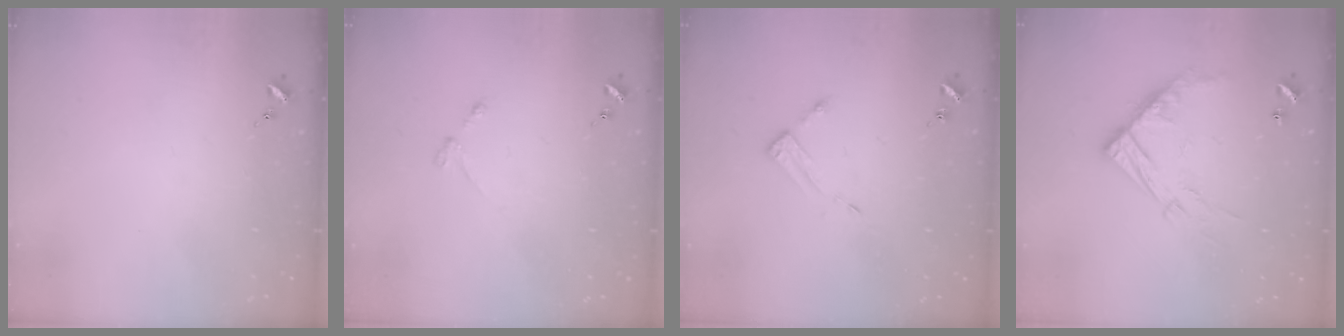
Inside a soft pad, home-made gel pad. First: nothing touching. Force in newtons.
{"total": 3.0, "press": 2.9, "slide": 0.5}
{"total": 3.1, "press": 3.1, "slide": 0.3}
{"total": 14.3, "press": 14.3, "slide": 1.0}